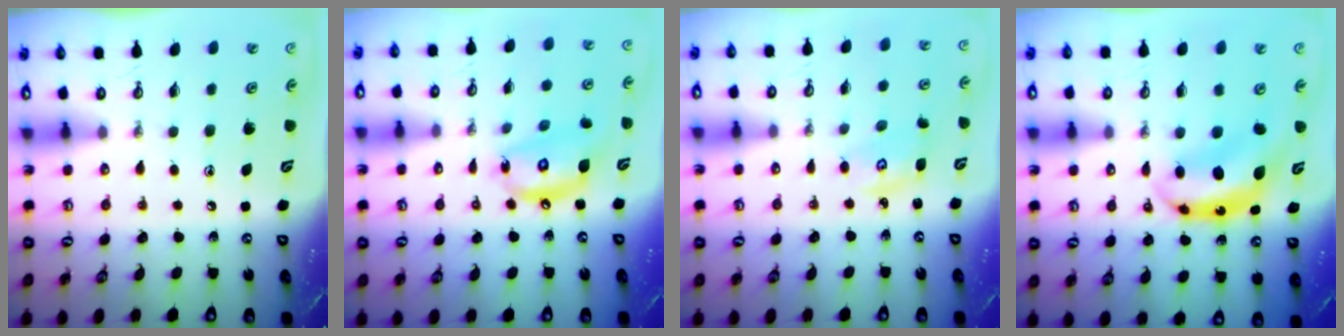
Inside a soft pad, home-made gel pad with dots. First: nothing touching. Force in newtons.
{"total": 12.4, "press": 12.3, "slide": 1.3}
{"total": 2.9, "press": 2.9, "slide": 0.4}
{"total": 8.0, "press": 7.9, "slide": 0.7}